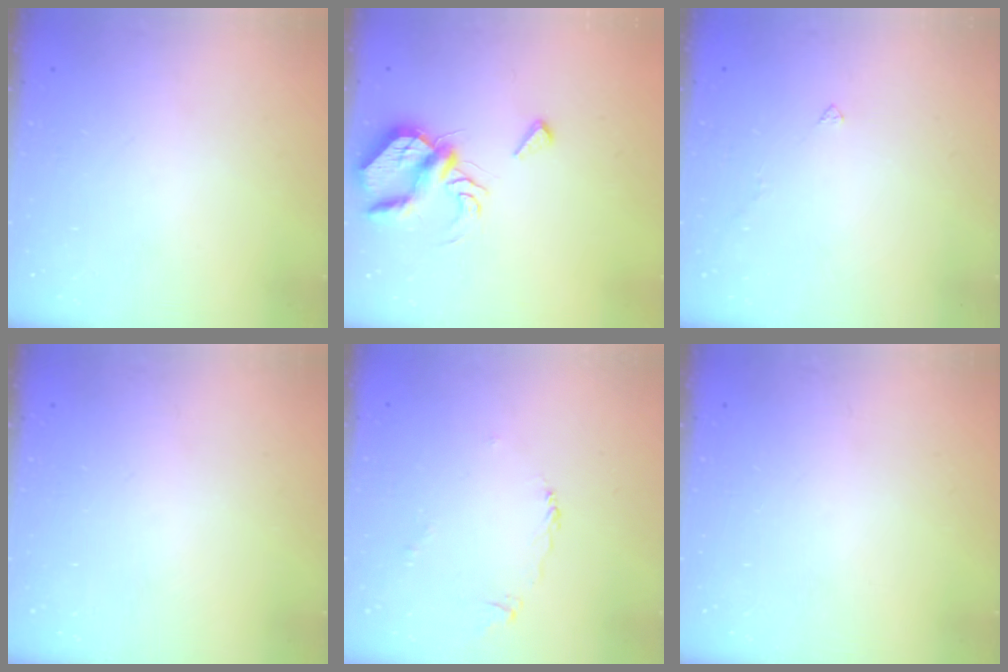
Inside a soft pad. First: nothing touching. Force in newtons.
{"total": 7.3, "press": 7.2, "slide": 0.7}
{"total": 1.9, "press": 1.8, "slide": 0.4}
{"total": 0.0}
{"total": 2.4, "press": 2.3, "slide": 0.7}
{"total": 0.0}